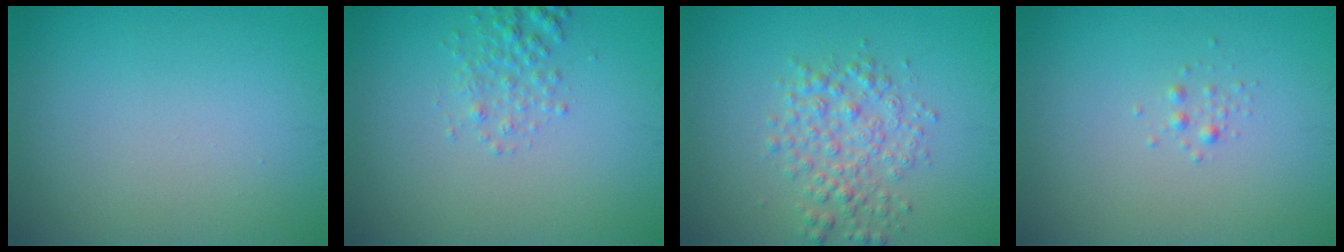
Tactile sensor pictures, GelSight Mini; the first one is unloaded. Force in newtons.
{"total": 1.7, "press": 1.7, "slide": 0.1}
{"total": 3.2, "press": 3.2, "slide": 0.1}
{"total": 0.7, "press": 0.7, "slide": 0.0}